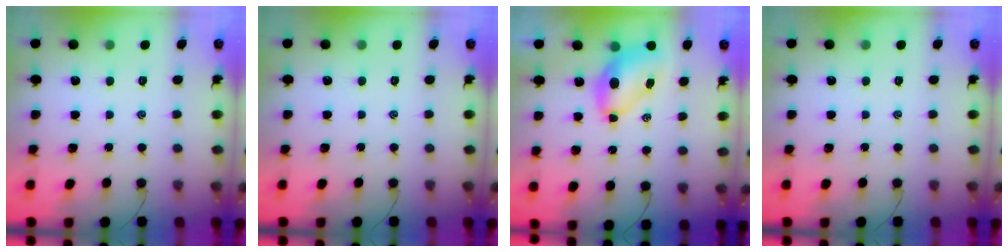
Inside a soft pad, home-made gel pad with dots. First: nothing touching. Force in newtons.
{"total": 0.0}
{"total": 7.8, "press": 7.8, "slide": 1.1}
{"total": 0.0}